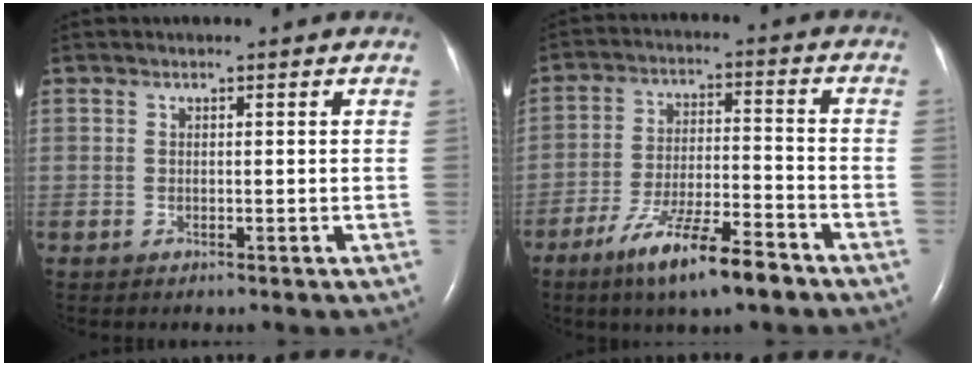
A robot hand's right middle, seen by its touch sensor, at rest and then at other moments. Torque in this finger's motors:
{"motor_torque": [1.11, -1.02, 0.24, 0.12]}